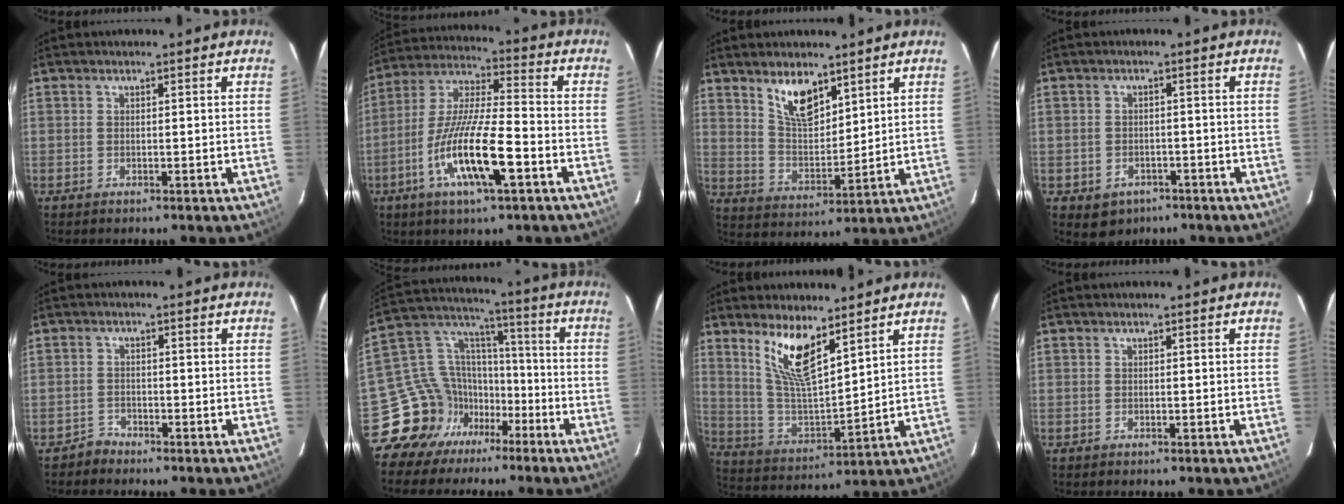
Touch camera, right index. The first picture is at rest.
{"total": 15.6, "force": [-6.3, 2.9, 14.0], "torque": [-0.282, -0.014, -0.122]}
{"total": 8.9, "force": [6.0, 3.7, 5.5], "torque": [-0.094, 0.002, 0.122]}
{"total": 5.3, "force": [-2.9, 4.1, 1.5], "torque": [-0.036, 0.005, -0.029]}
{"total": 2.1, "force": [-1.6, 1.1, -0.7], "torque": [0.011, 0.011, -0.032]}
{"total": 14.1, "force": [-9.0, 10.6, 2.3], "torque": [-0.057, 0.067, -0.153]}
{"total": 11.7, "force": [7.6, 3.1, 8.4], "torque": [-0.163, -0.007, 0.159]}
{"total": 0.0}